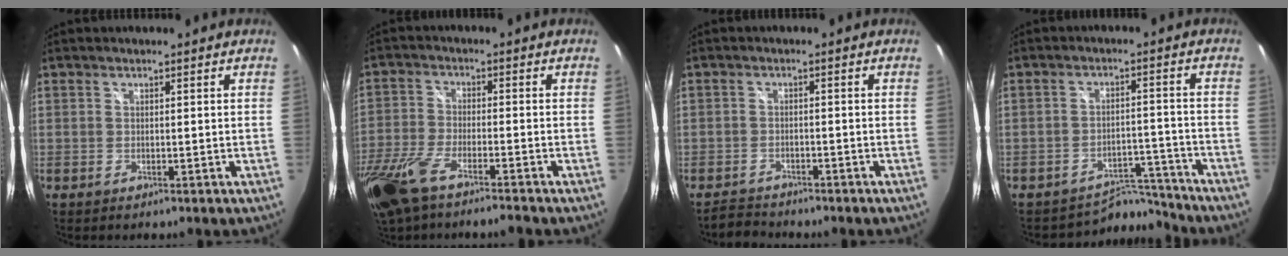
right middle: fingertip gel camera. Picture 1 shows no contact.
{"total": 11.8, "force": [-8.5, 2.6, 7.8], "torque": [-0.187, -0.040, -0.167]}
{"total": 3.1, "force": [-3.0, 0.9, -0.1], "torque": [-0.015, 0.003, -0.060]}
{"total": 7.2, "force": [-7.0, 1.5, -0.8], "torque": [0.008, 0.023, -0.107]}